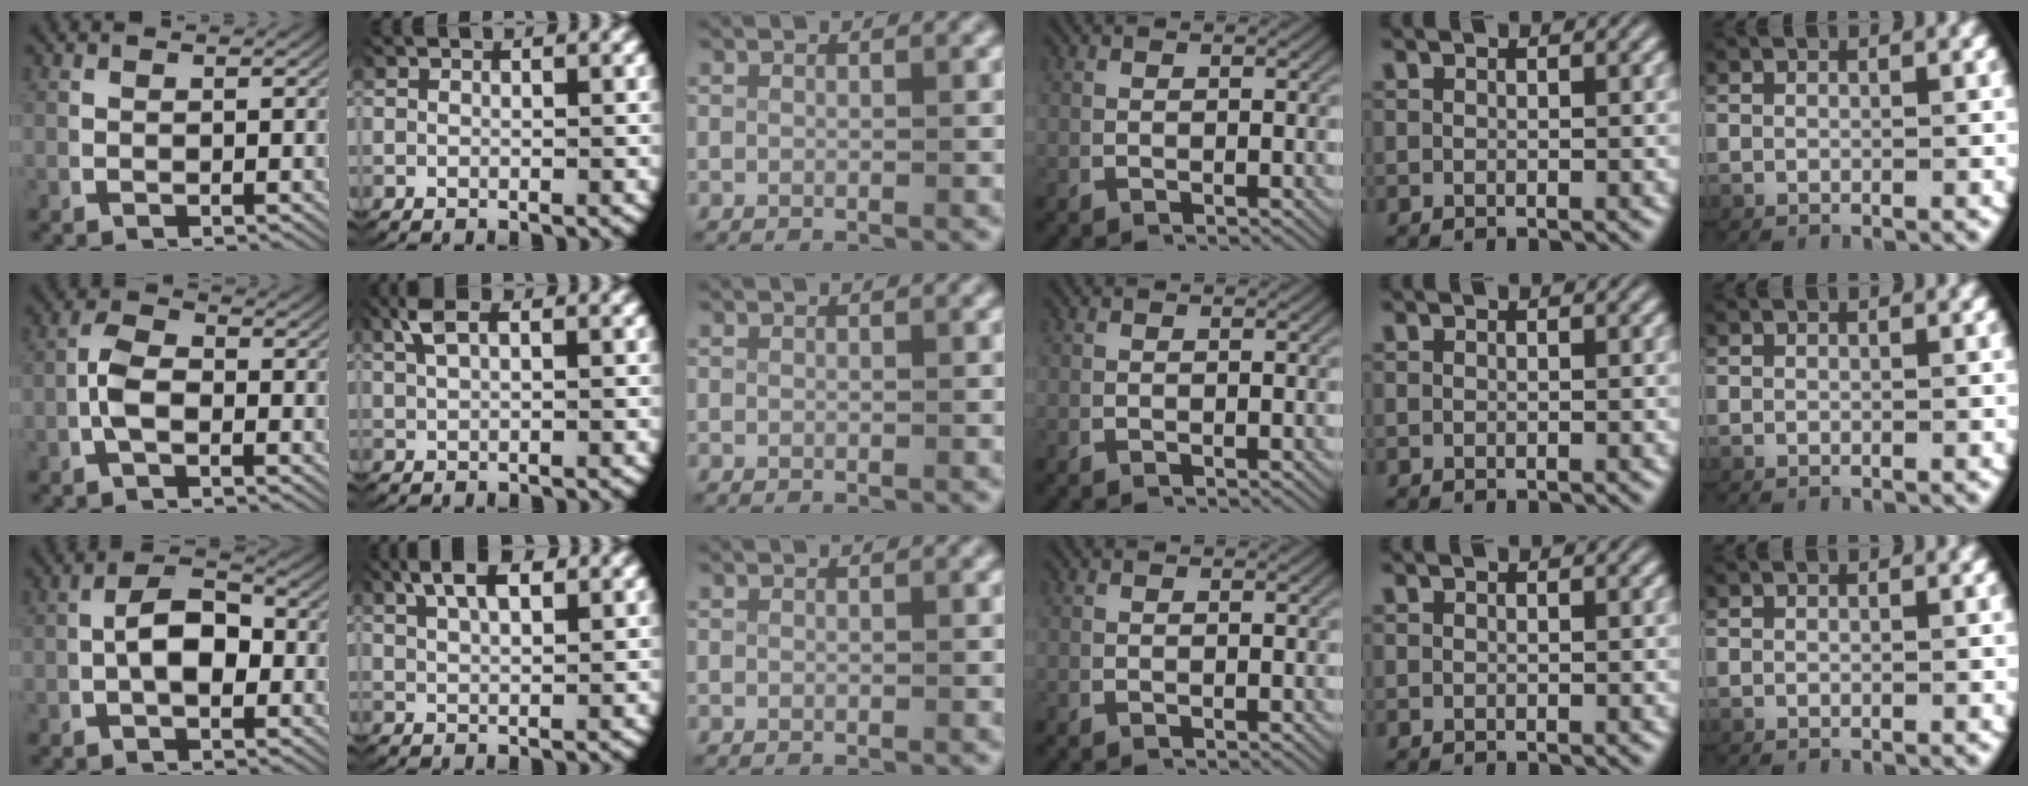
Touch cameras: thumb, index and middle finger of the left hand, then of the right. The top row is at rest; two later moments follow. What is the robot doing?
{"motion": "lift_and_place", "object": "key"}